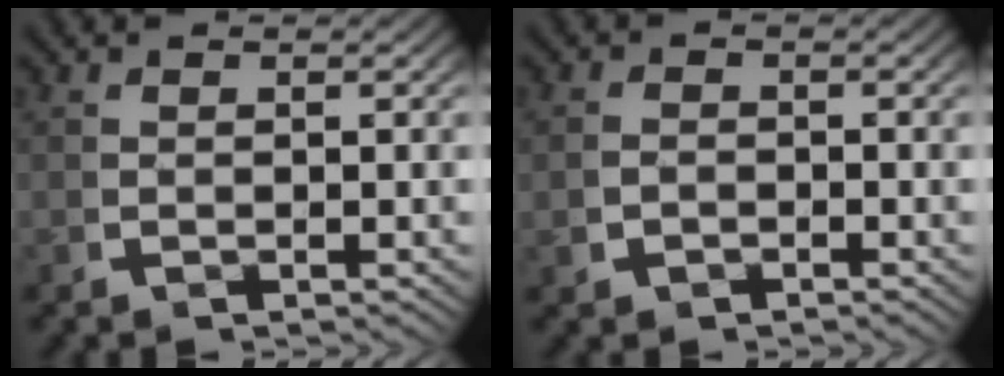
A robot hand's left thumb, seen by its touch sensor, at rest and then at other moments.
{"total": 1.2, "force": [-0.7, 0.9, 0.4], "torque": [-0.015, -0.006, -0.009]}